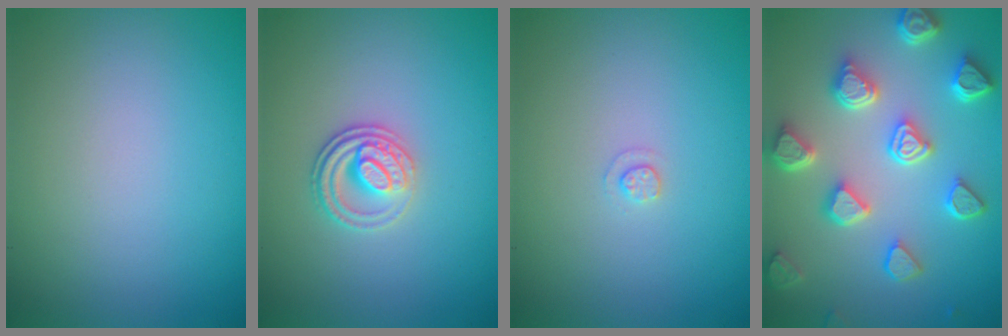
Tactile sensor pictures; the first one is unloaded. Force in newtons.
{"total": 2.8, "press": 2.5, "slide": 1.3}
{"total": 0.9, "press": 0.9, "slide": 0.2}
{"total": 6.6, "press": 5.2, "slide": 4.0}